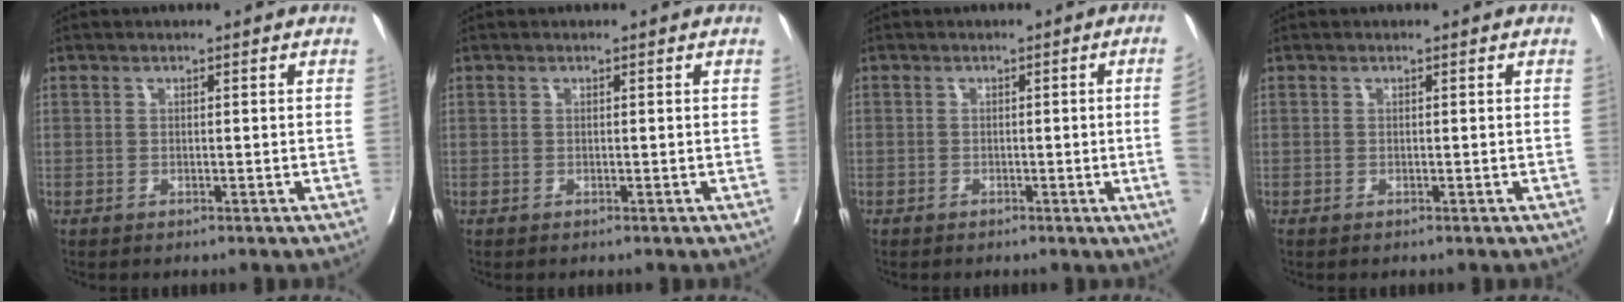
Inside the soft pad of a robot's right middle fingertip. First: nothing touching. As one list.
[{"total": 0.0}, {"total": 4.3, "force": [-0.7, -1.7, 3.9], "torque": [-0.045, -0.009, -0.009]}, {"total": 0.0}]